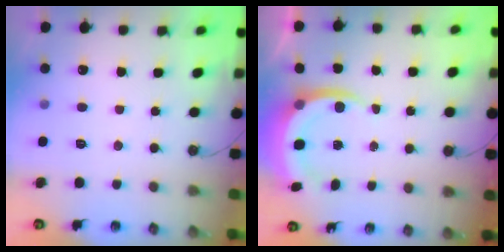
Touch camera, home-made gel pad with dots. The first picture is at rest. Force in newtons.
{"total": 6.9, "press": 6.7, "slide": 1.7}